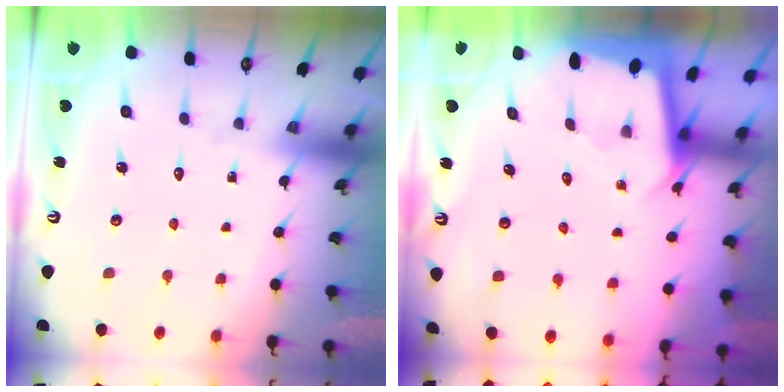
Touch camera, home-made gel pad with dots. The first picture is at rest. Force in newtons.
{"total": 1.9, "press": 1.9, "slide": 0.1}